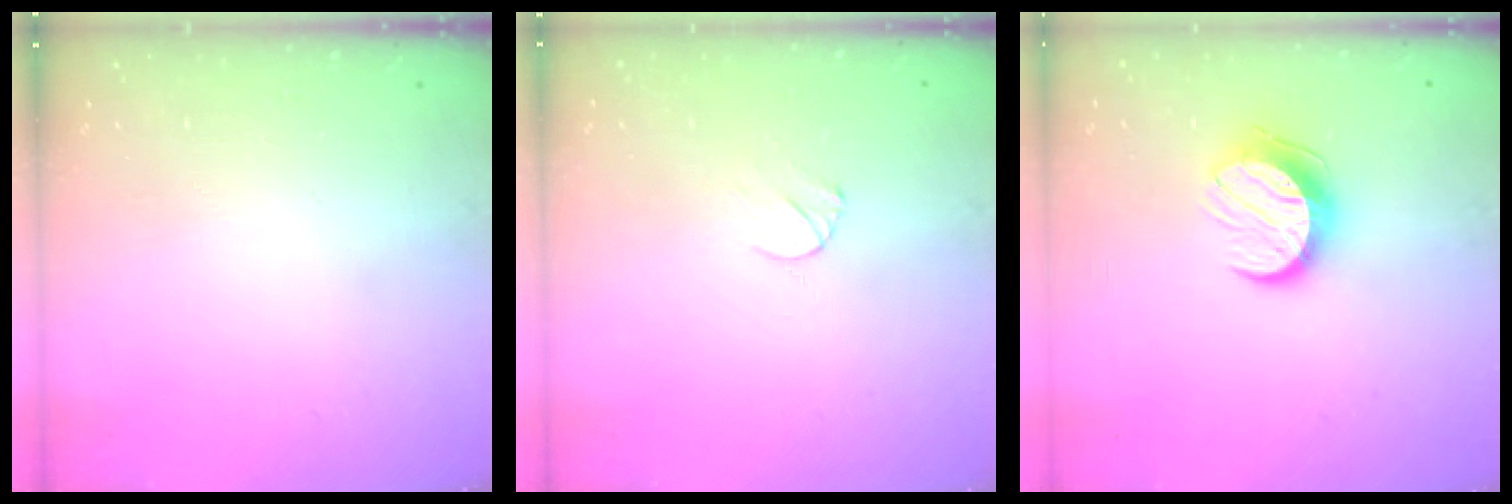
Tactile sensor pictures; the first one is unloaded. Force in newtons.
{"total": 4.2, "press": 4.2, "slide": 0.4}
{"total": 10.1, "press": 10.1, "slide": 0.5}